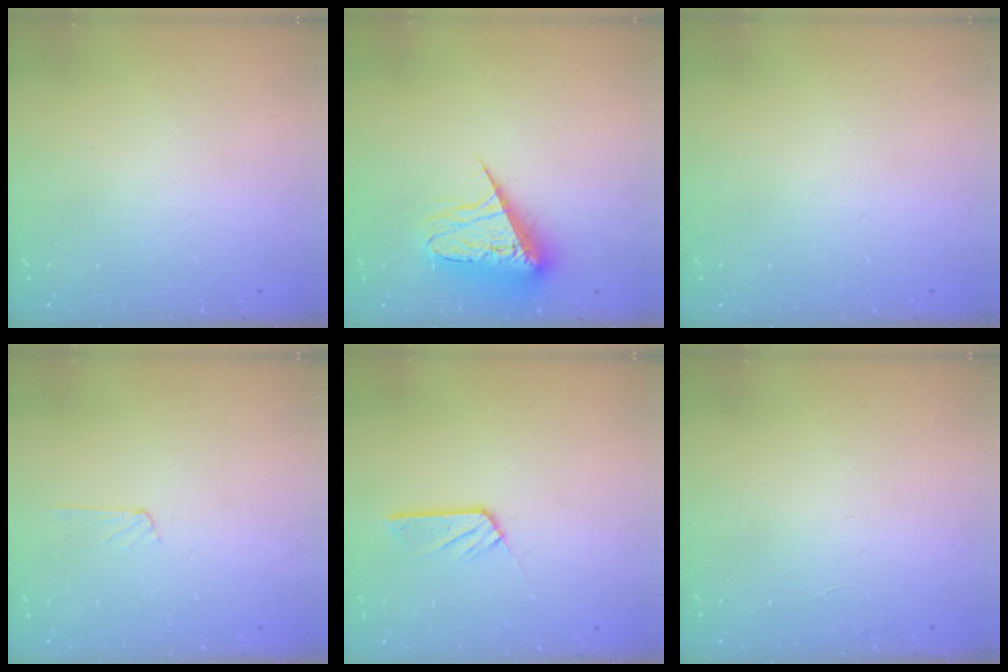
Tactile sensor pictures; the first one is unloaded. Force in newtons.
{"total": 9.3, "press": 9.3, "slide": 0.7}
{"total": 0.0}
{"total": 3.0, "press": 3.0, "slide": 0.3}
{"total": 5.8, "press": 5.8, "slide": 0.3}
{"total": 0.0}